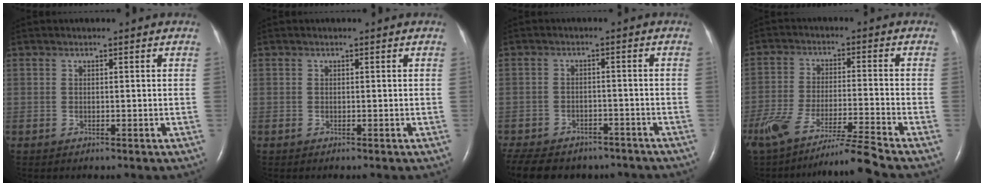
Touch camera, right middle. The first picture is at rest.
{"total": 0.0}
{"total": 17.7, "force": [-14.0, 8.4, 6.8], "torque": [-0.193, -0.016, -0.180]}
{"total": 12.9, "force": [-10.9, -1.9, 6.6], "torque": [-0.115, -0.023, -0.186]}